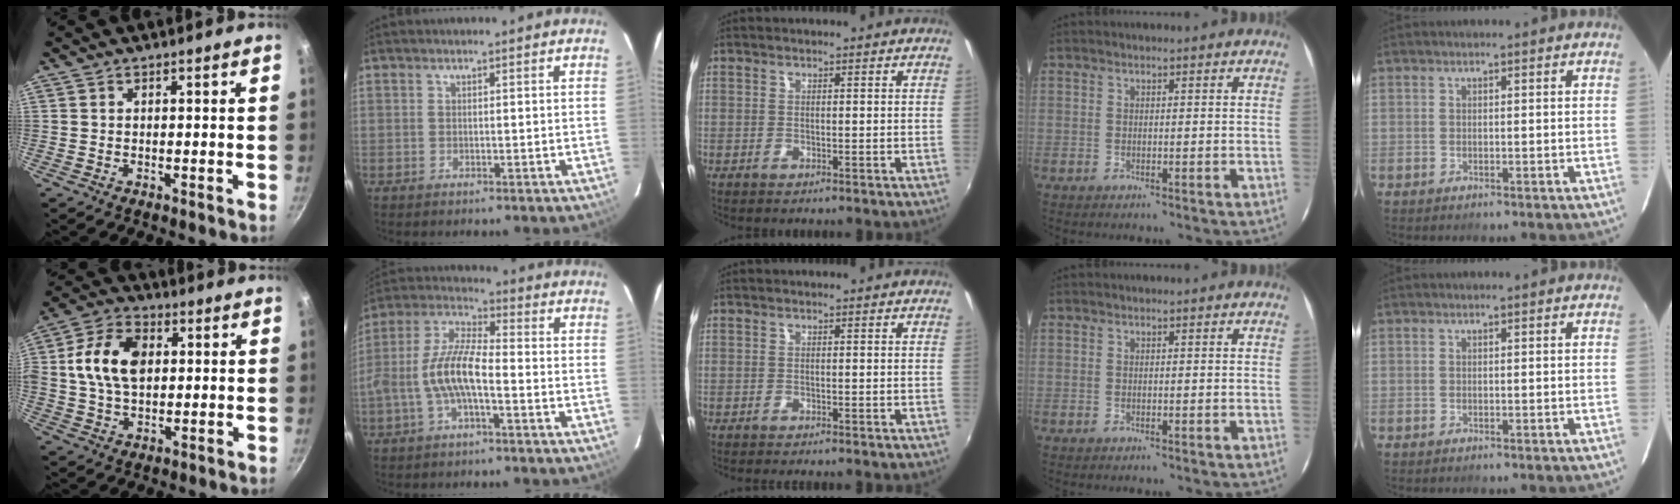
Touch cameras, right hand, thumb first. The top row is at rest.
{"thumb": {"total": 12.8, "force": [2.0, 8.5, 9.3], "torque": [-0.156, 0.010, 0.024]}, "index": {"total": 9.8, "force": [-3.0, 2.9, 8.9], "torque": [-0.195, 0.010, -0.058]}, "middle": {"total": 0.9, "force": [-0.8, 0.0, 0.4], "torque": [-0.005, -0.006, -0.013]}}